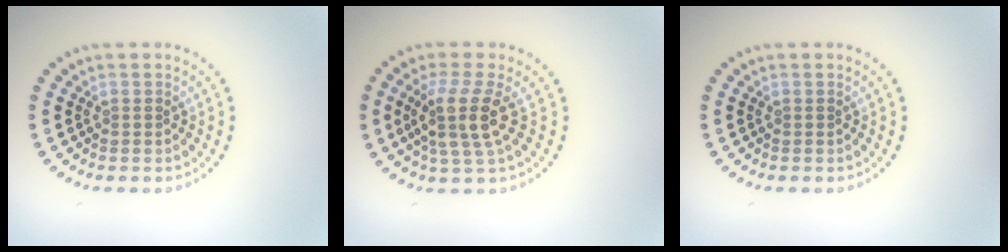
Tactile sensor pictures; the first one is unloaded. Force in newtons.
{"total": 3.9, "press": 3.1, "slide": 2.4}
{"total": 0.0}